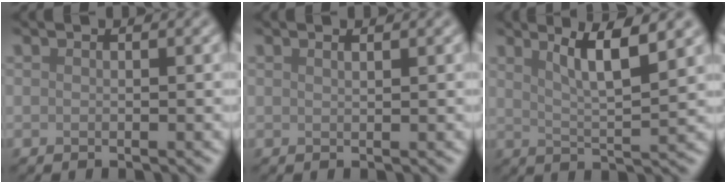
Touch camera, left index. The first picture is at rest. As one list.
[{"total": 0.6, "force": [0.4, 0.2, 0.4], "torque": [-0.002, 0.002, 0.002]}, {"total": 5.0, "force": [2.5, 0.8, 4.3], "torque": [-0.071, -0.004, 0.047]}]